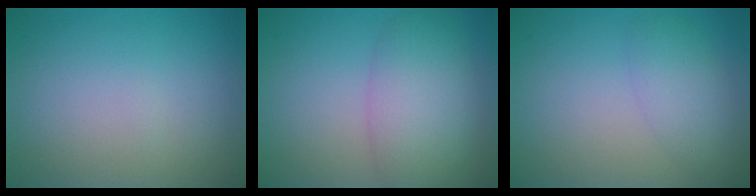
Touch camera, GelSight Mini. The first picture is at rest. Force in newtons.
{"total": 5.7, "press": 5.7, "slide": 0.5}
{"total": 2.7, "press": 2.7, "slide": 0.1}